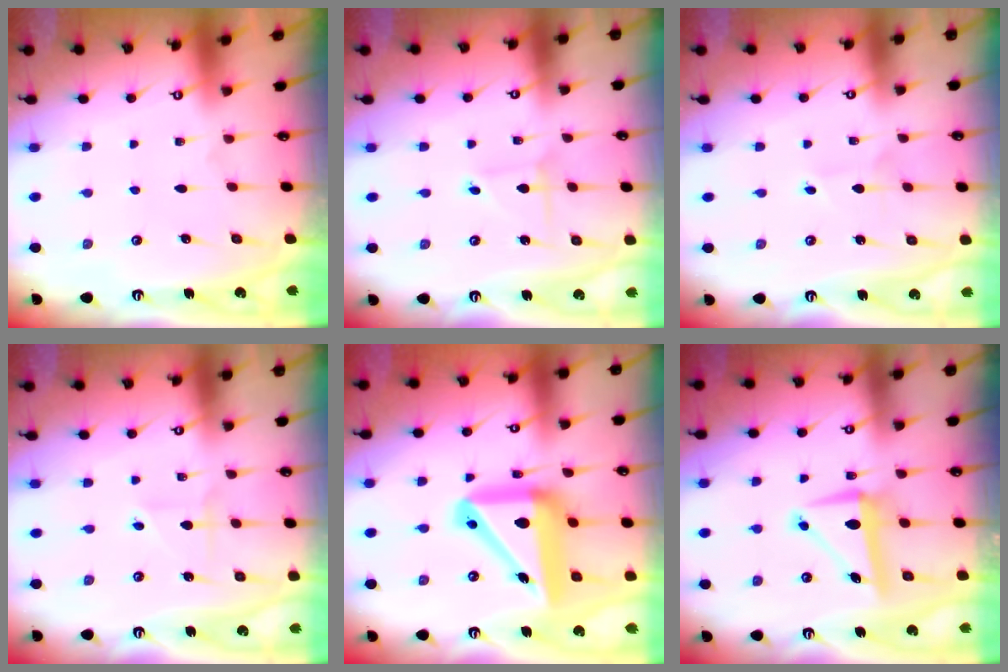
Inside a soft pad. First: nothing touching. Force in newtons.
{"total": 1.4, "press": 1.4, "slide": 0.1}
{"total": 1.6, "press": 1.5, "slide": 0.1}
{"total": 2.9, "press": 2.9, "slide": 0.3}
{"total": 20.4, "press": 20.2, "slide": 3.0}
{"total": 7.6, "press": 7.4, "slide": 1.5}